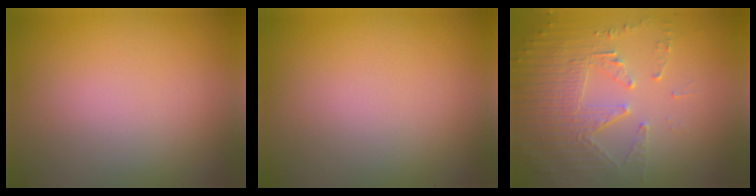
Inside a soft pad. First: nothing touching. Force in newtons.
{"total": 0.0}
{"total": 5.6, "press": 3.7, "slide": 4.2}